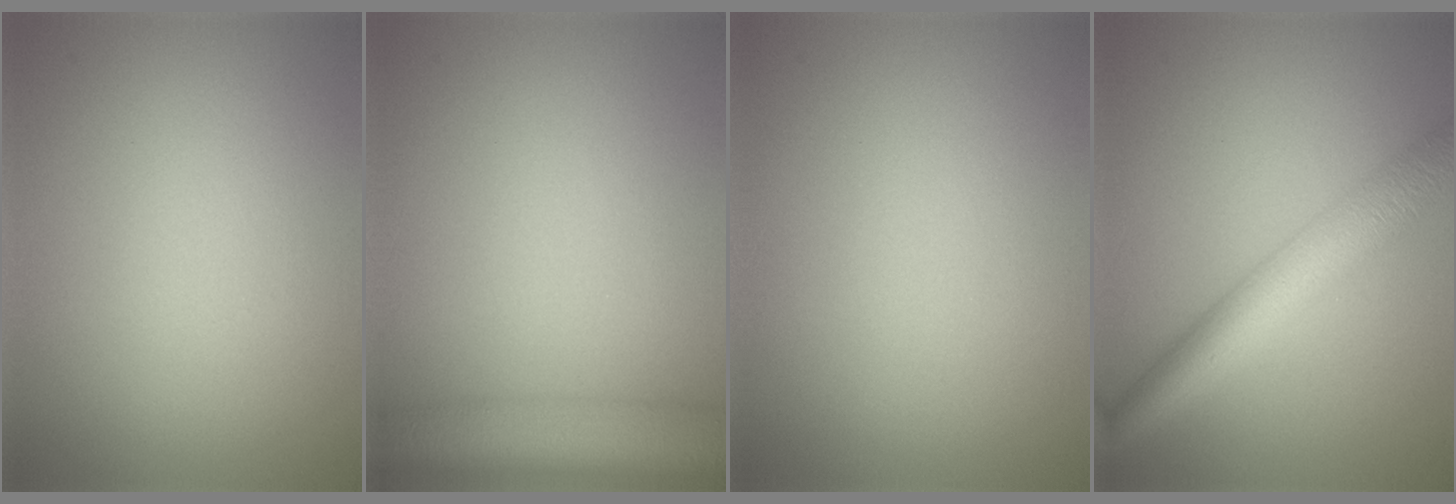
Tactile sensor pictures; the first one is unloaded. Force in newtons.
{"total": 6.9, "press": 6.9, "slide": 0.2}
{"total": 0.0}
{"total": 6.3, "press": 6.3, "slide": 0.1}